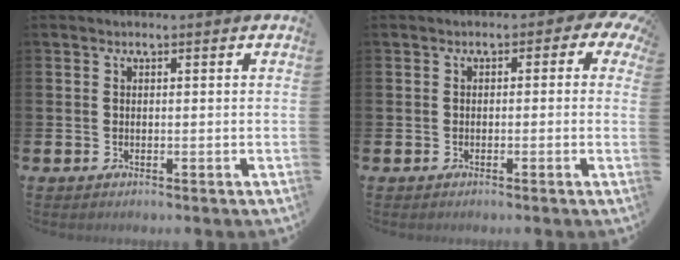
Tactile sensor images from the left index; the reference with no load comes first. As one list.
[{"total": 1.6, "force": [-1.0, 1.0, 0.8], "torque": [-0.016, 0.006, -0.026]}]